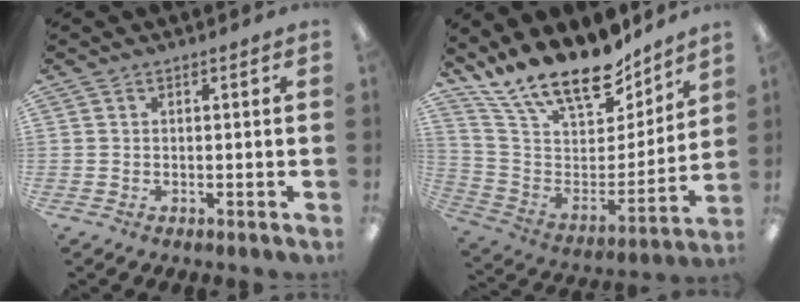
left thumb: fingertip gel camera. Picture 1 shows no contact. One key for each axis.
{"total": 20.5, "fx": 16.7, "fy": 7.1, "fz": 9.6, "tx": -0.186, "ty": -0.121, "tz": 0.300}